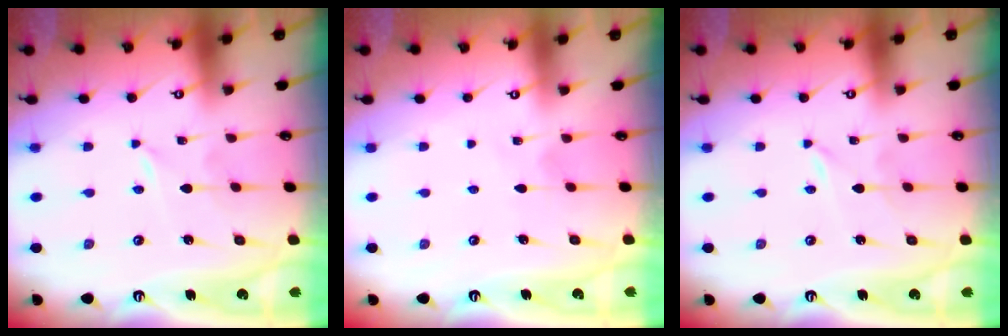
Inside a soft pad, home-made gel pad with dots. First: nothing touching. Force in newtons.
{"total": 3.3, "press": 3.3, "slide": 0.3}
{"total": 0.0}